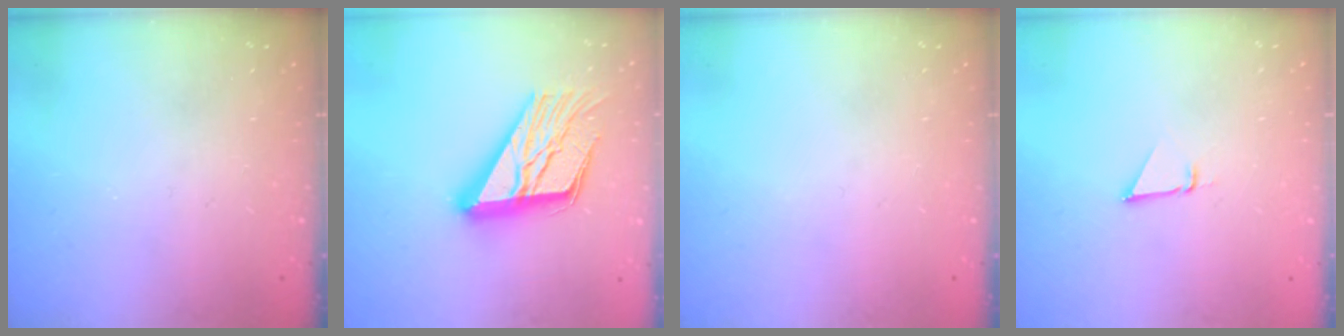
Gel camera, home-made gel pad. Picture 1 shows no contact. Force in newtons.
{"total": 21.0, "press": 20.9, "slide": 2.1}
{"total": 0.0}
{"total": 1.5, "press": 1.5, "slide": 0.0}